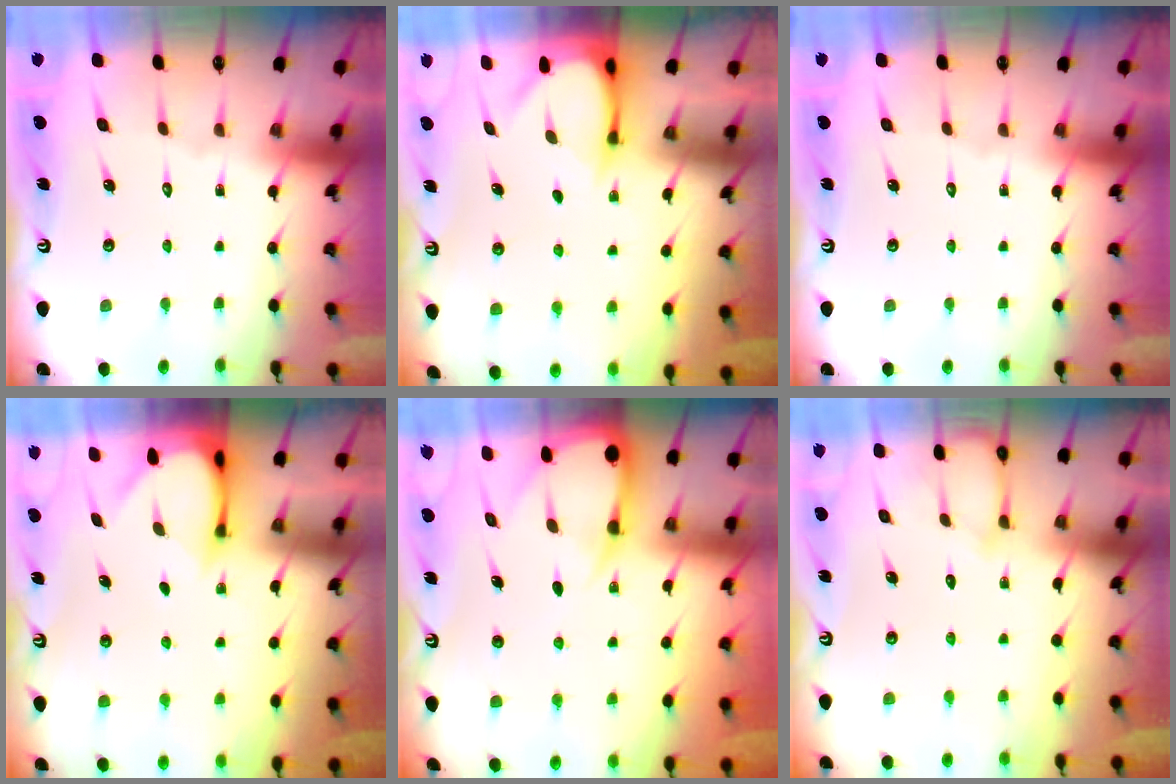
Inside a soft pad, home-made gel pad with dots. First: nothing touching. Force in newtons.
{"total": 3.7, "press": 3.7, "slide": 0.3}
{"total": 0.0}
{"total": 2.9, "press": 2.9, "slide": 0.3}
{"total": 6.0, "press": 5.9, "slide": 0.6}
{"total": 3.7, "press": 3.7, "slide": 0.3}